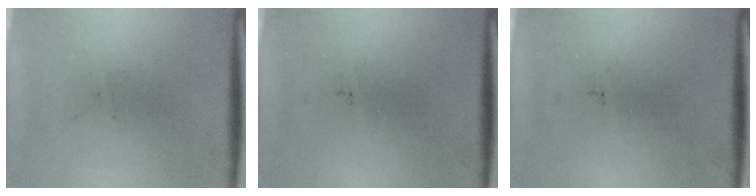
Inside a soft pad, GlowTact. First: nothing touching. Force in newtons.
{"total": 0.0}
{"total": 0.0}